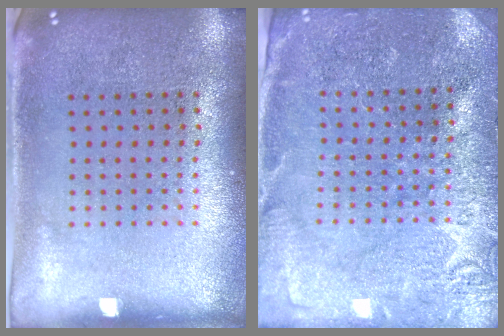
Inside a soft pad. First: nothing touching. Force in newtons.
{"total": 3.1, "press": 3.1, "slide": 0.4}